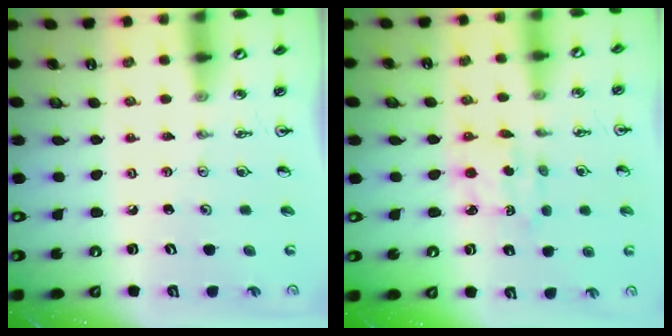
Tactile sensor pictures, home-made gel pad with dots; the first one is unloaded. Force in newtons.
{"total": 2.9, "press": 2.9, "slide": 0.2}